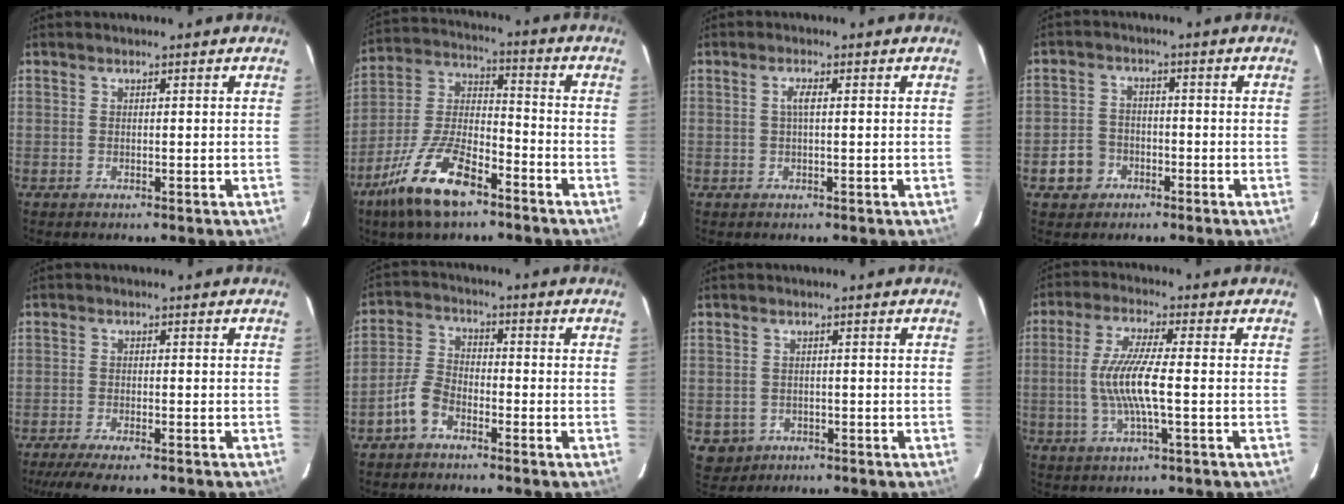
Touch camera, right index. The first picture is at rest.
{"total": 16.0, "force": [-10.1, 6.1, 10.9], "torque": [-0.232, -0.004, -0.188]}
{"total": 1.7, "force": [0.2, 0.3, 1.7], "torque": [-0.033, 0.004, 0.001]}
{"total": 5.3, "force": [-2.6, 4.6, 1.0], "torque": [-0.032, 0.018, -0.040]}
{"total": 8.3, "force": [-6.8, 1.4, 4.5], "torque": [-0.104, -0.027, -0.115]}
{"total": 5.6, "force": [-3.6, 3.0, 3.0], "torque": [-0.071, 0.017, -0.075]}
{"total": 4.1, "force": [-1.1, 3.8, 0.7], "torque": [-0.022, 0.005, -0.007]}
{"total": 9.2, "force": [-1.2, 0.8, 9.1], "torque": [-0.181, -0.003, -0.024]}